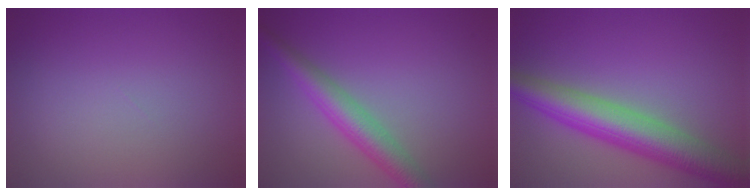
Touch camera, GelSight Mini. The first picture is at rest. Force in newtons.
{"total": 4.3, "press": 4.3, "slide": 0.3}
{"total": 7.5, "press": 7.5, "slide": 0.2}